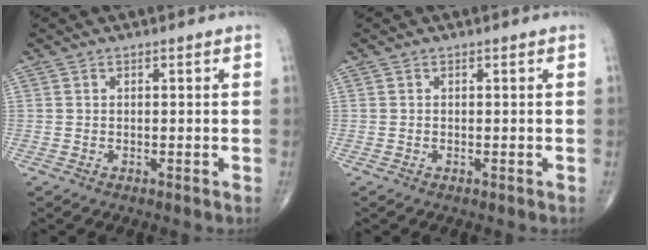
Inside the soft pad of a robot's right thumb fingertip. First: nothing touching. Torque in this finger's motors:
{"motor_torque": [0.00, 0.25, 0.15, 0.00, 0.00]}